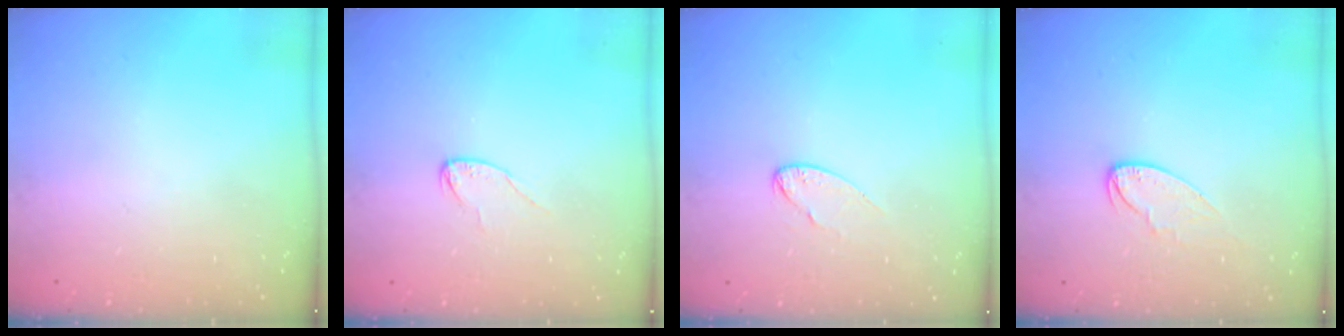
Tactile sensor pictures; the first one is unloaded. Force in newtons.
{"total": 4.5, "press": 4.5, "slide": 0.5}
{"total": 6.5, "press": 6.5, "slide": 0.7}
{"total": 7.6, "press": 7.6, "slide": 0.2}